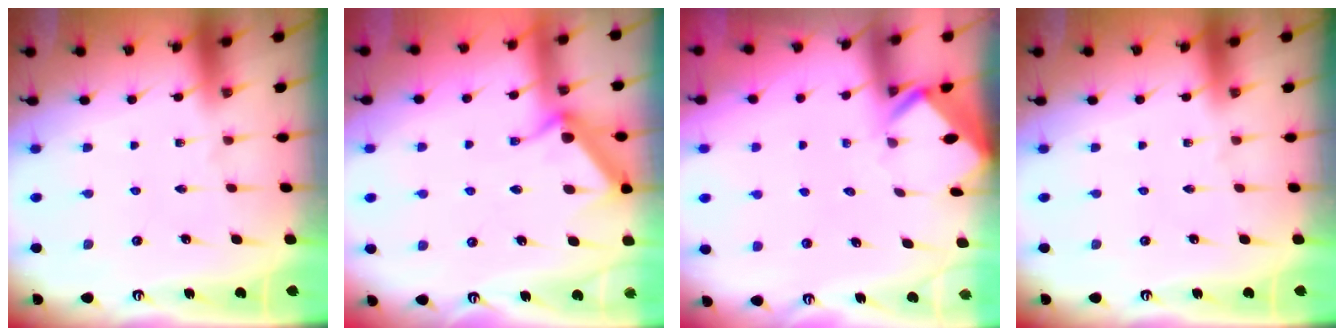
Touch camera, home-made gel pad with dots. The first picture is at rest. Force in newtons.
{"total": 10.5, "press": 10.5, "slide": 0.5}
{"total": 2.8, "press": 2.8, "slide": 0.3}
{"total": 0.0}